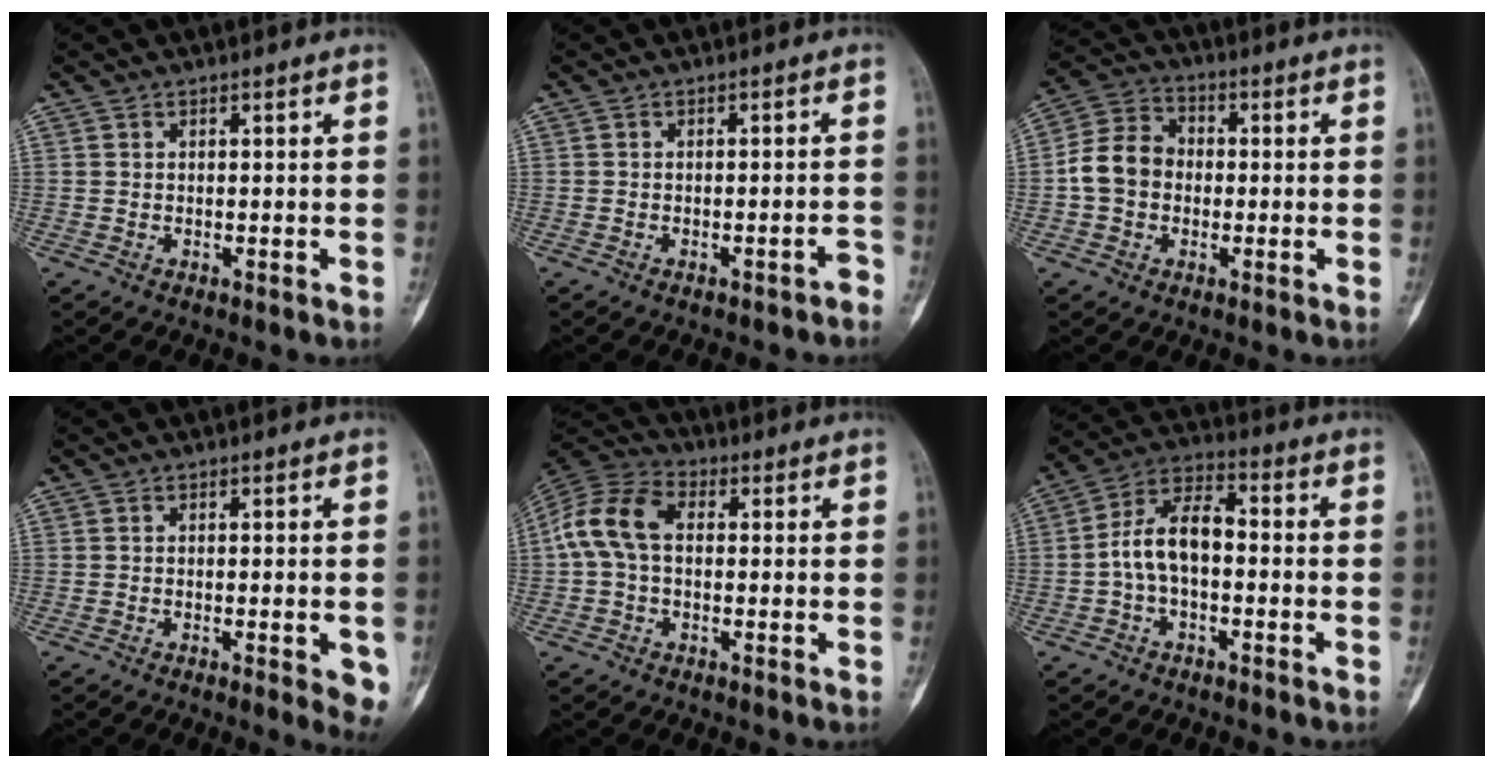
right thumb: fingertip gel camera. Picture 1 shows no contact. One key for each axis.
{"total": 1.9, "fx": -1.5, "fy": 0.7, "fz": 0.8, "tx": -0.007, "ty": 0.024, "tz": -0.019}
{"total": 9.2, "fx": -0.8, "fy": 7.6, "fz": 5.2, "tx": -0.078, "ty": 0.030, "tz": -0.028}
{"total": 5.2, "fx": -1.5, "fy": 1.6, "fz": 4.7, "tx": -0.045, "ty": -0.009, "tz": -0.016}
{"total": 11.0, "fx": 0.7, "fy": 7.4, "fz": 8.1, "tx": -0.163, "ty": 0.032, "tz": 0.001}
{"total": 10.0, "fx": -1.2, "fy": 5.8, "fz": 8.1, "tx": -0.141, "ty": 0.039, "tz": -0.034}